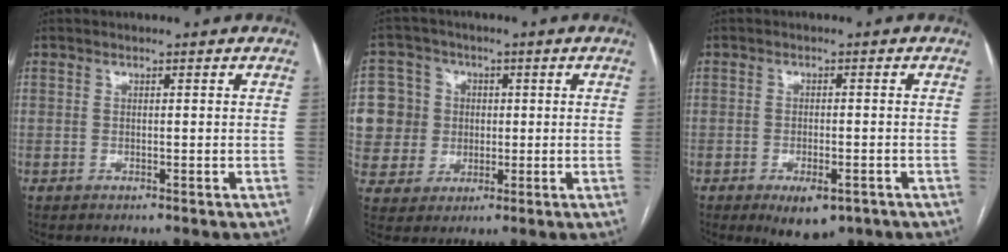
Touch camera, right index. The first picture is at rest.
{"total": 10.6, "force": [1.1, 10.5, 1.6], "torque": [-0.049, 0.039, 0.034]}
{"total": 5.9, "force": [-3.4, 2.4, 4.2], "torque": [-0.061, -0.007, -0.040]}